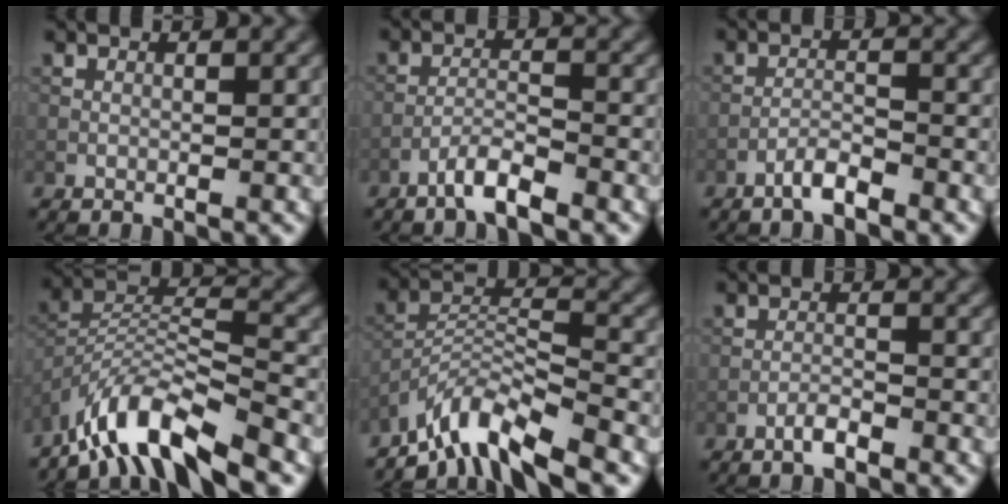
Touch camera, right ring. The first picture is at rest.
{"total": 2.9, "force": [-2.3, 0.3, 1.8], "torque": [-0.032, 0.007, -0.048]}
{"total": 2.2, "force": [-1.8, 0.3, 1.3], "torque": [-0.022, 0.008, -0.037]}
{"total": 8.6, "force": [-7.0, 1.8, 4.7], "torque": [-0.079, 0.000, -0.137]}
{"total": 7.0, "force": [-6.1, 1.1, 3.3], "torque": [-0.054, 0.000, -0.122]}
{"total": 1.6, "force": [-1.2, 0.3, 1.0], "torque": [-0.019, 0.004, -0.026]}